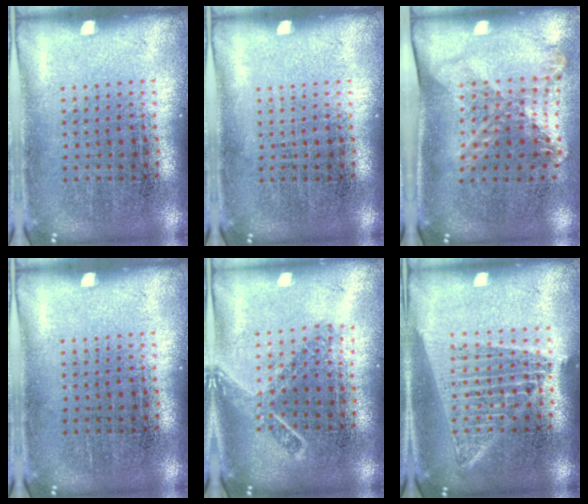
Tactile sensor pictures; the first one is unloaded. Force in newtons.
{"total": 0.0}
{"total": 1.8, "press": 1.3, "slide": 1.2}
{"total": 0.0}
{"total": 1.7, "press": 1.3, "slide": 1.1}
{"total": 1.6, "press": 1.5, "slide": 0.7}